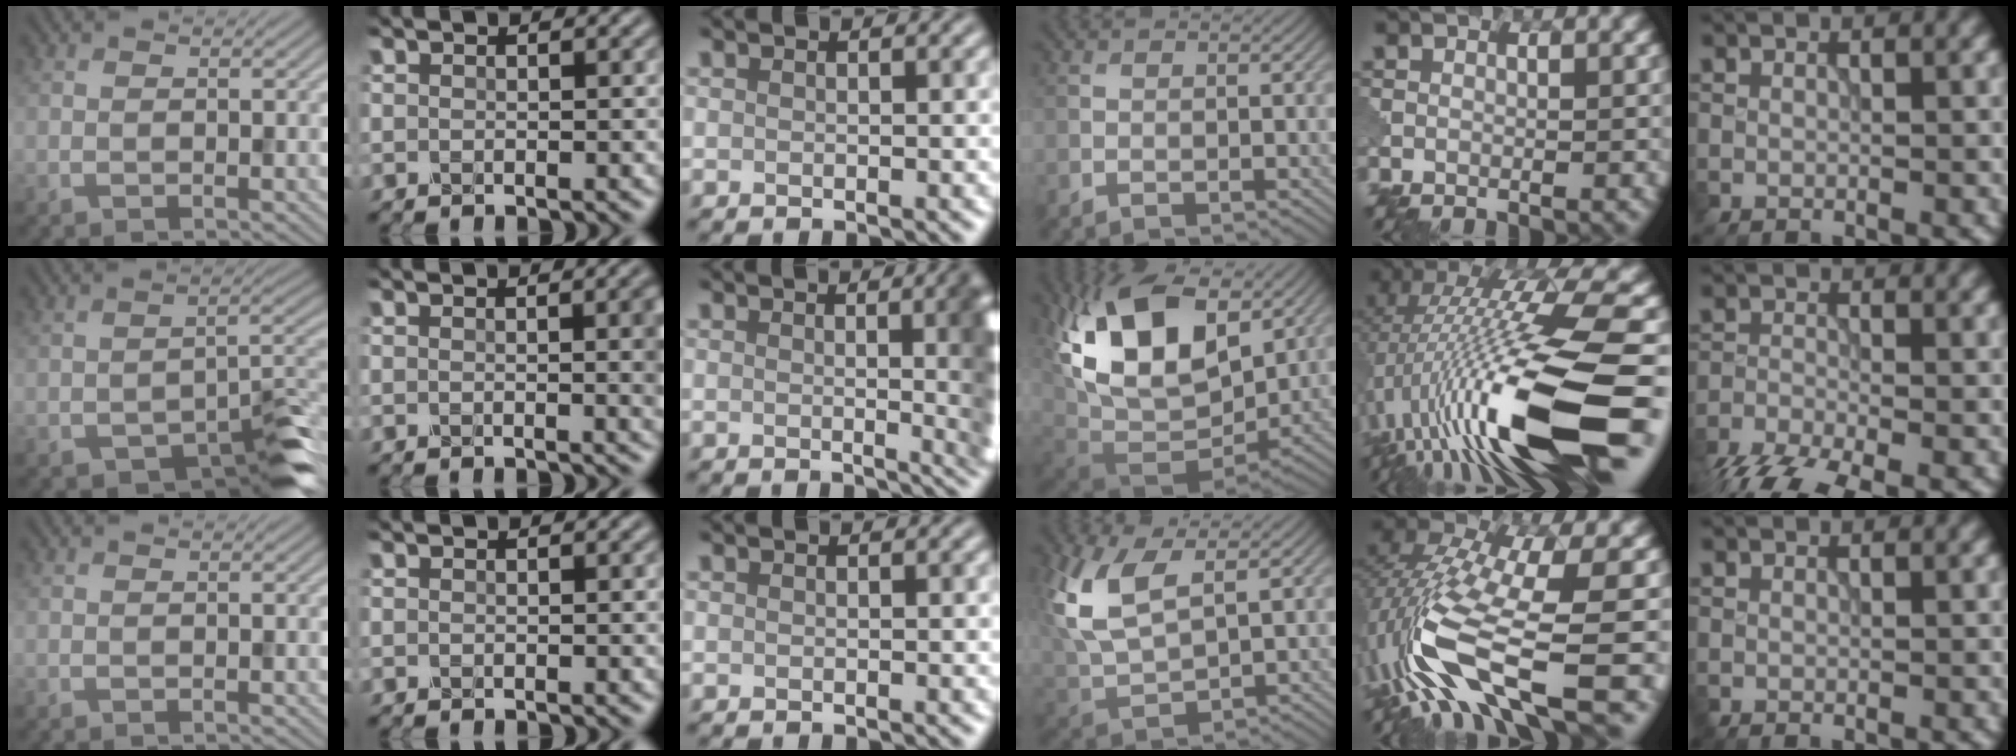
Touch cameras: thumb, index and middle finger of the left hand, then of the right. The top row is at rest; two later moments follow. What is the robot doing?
{"motion": "disassemble", "object": "pitcher"}